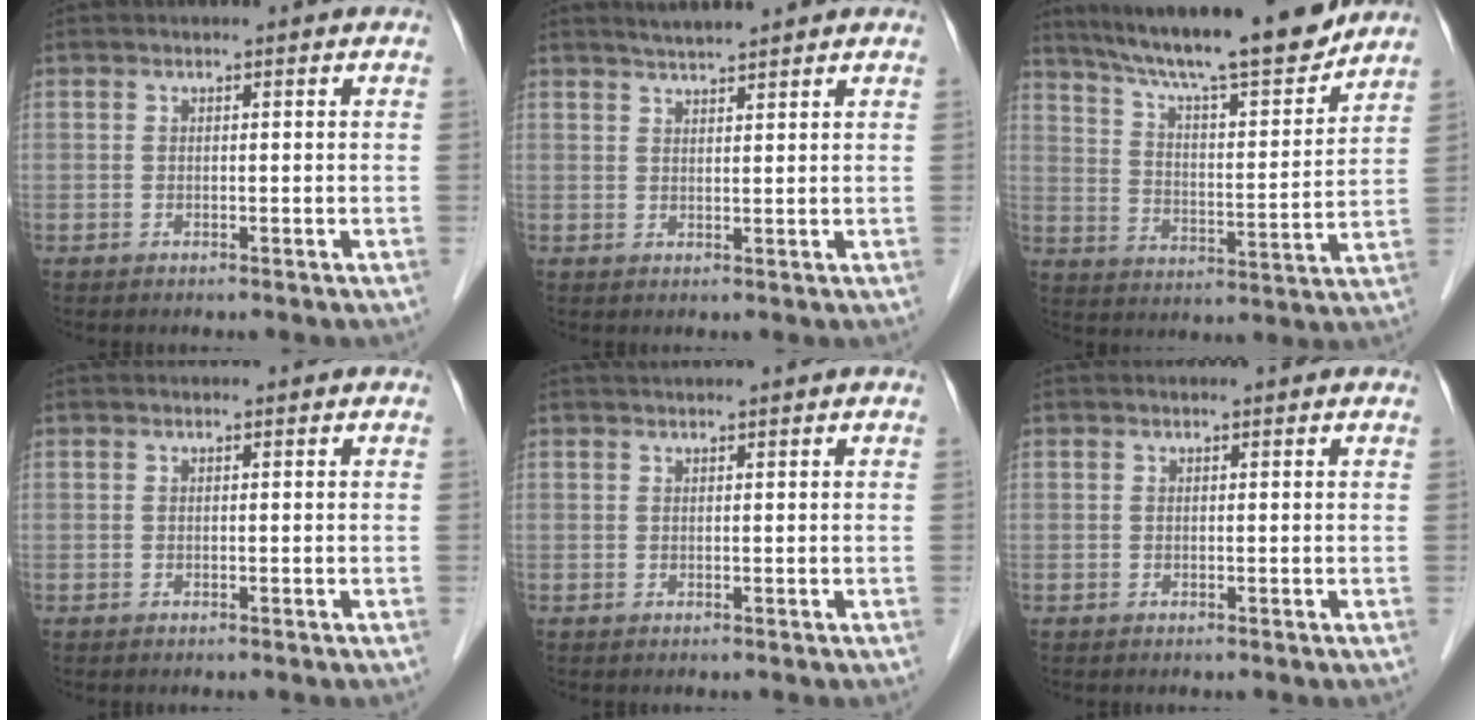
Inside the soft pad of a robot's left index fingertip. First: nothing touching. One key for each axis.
{"total": 4.1, "fx": 3.7, "fy": 0.1, "fz": 1.7, "tx": -0.028, "ty": 0.018, "tz": 0.060}
{"total": 18.9, "fx": 16.5, "fy": 1.3, "fz": 9.0, "tx": -0.147, "ty": 0.002, "tz": 0.254}
{"total": 0.0}
{"total": 1.4, "fx": 1.3, "fy": -0.3, "fz": 0.5, "tx": -0.006, "ty": 0.015, "tz": 0.030}
{"total": 0.6, "fx": 0.6, "fy": 0.1, "fz": 0.1, "tx": -0.004, "ty": 0.004, "tz": 0.006}